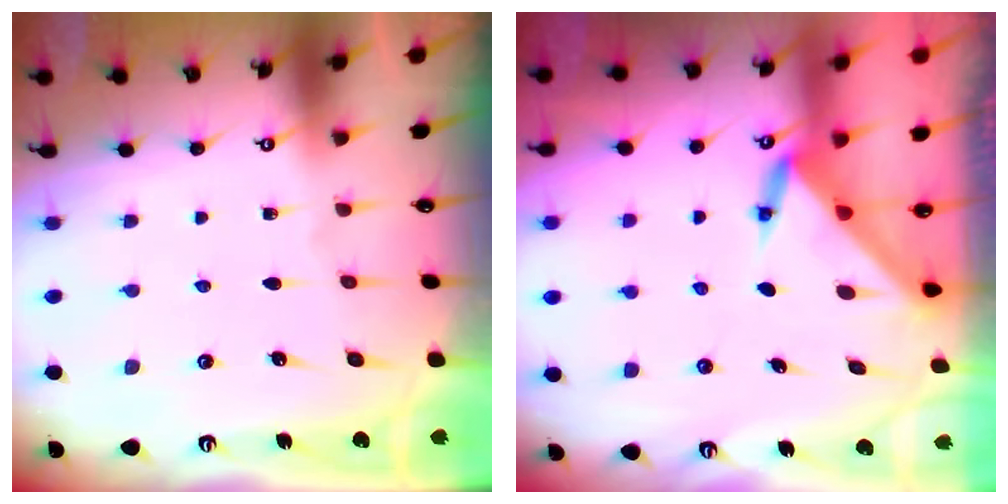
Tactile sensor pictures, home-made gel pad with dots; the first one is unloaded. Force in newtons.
{"total": 3.4, "press": 3.4, "slide": 0.1}